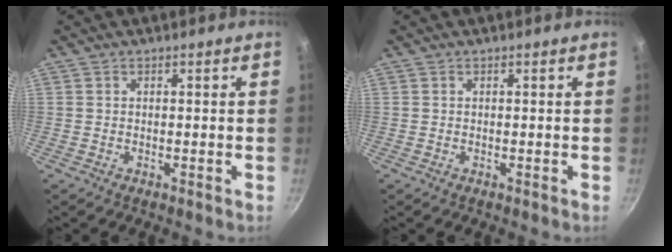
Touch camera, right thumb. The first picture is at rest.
{"total": 0.0}